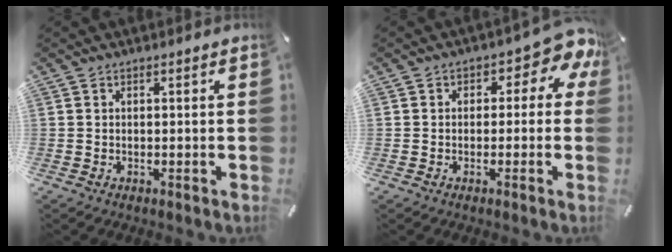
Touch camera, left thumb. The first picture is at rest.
{"total": 6.5, "force": [1.9, 3.8, 5.0], "torque": [-0.060, -0.015, 0.025]}